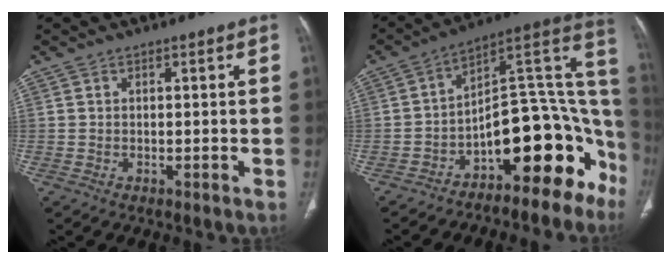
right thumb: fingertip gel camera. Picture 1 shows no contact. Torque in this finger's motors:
{"motor_torque": [3.36, 1.65, 1.22, -1.55, 0.10]}